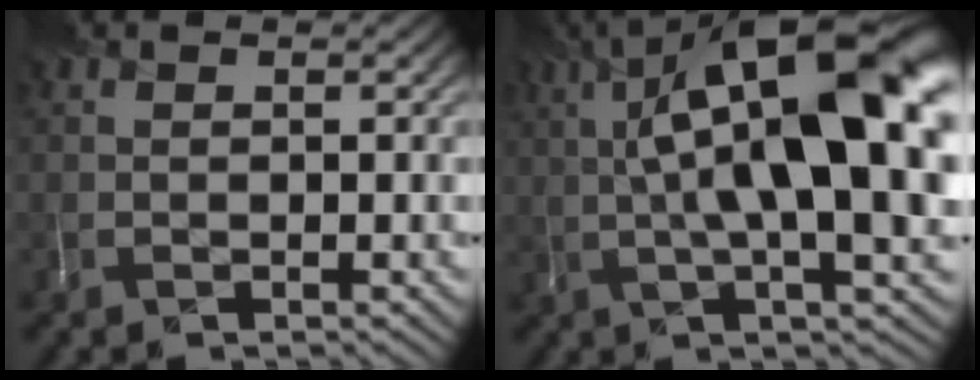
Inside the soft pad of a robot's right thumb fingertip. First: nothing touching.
{"total": 19.3, "force": [3.6, 6.2, 17.9], "torque": [-0.288, 0.038, 0.071]}